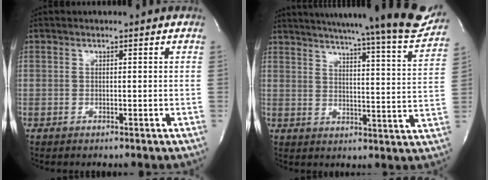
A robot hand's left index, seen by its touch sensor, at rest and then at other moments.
{"total": 26.9, "force": [24.1, 1.2, 11.9], "torque": [-0.179, -0.067, 0.293]}